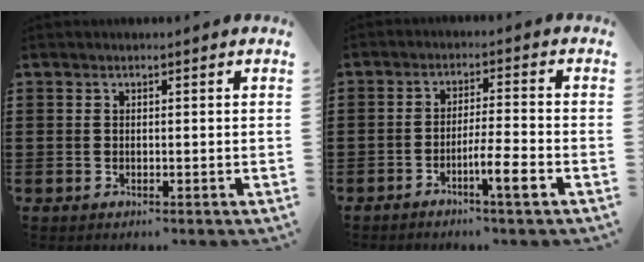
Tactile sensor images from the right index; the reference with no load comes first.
{"total": 5.2, "force": [-3.0, 0.2, 4.3], "torque": [-0.077, -0.006, -0.054]}